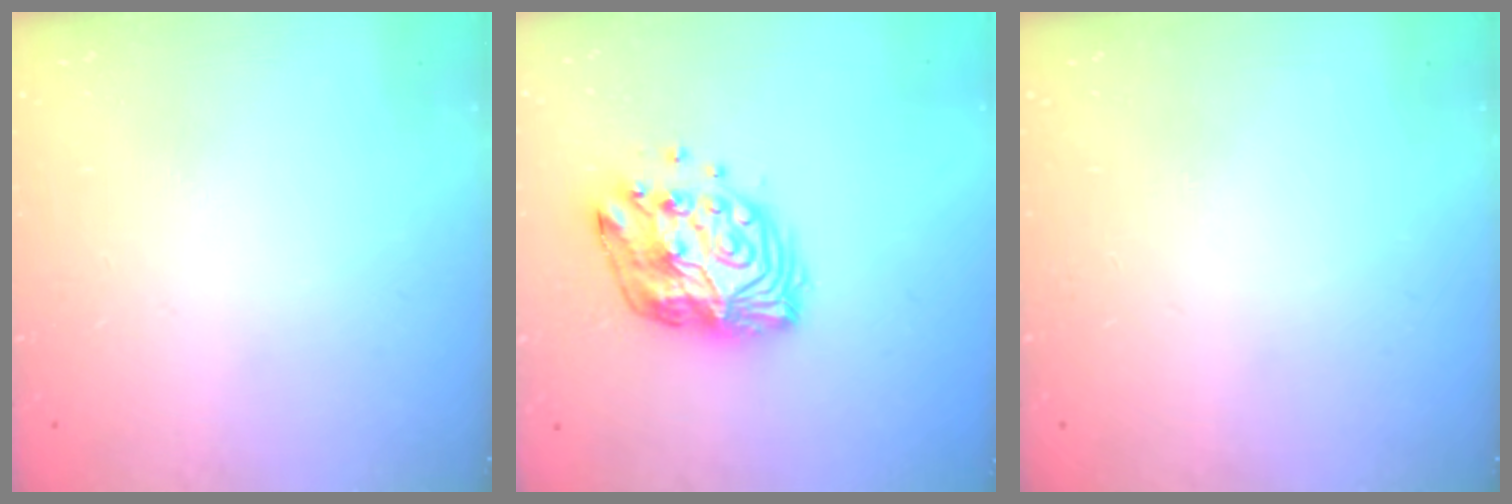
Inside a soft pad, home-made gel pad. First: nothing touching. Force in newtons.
{"total": 12.9, "press": 12.9, "slide": 0.9}
{"total": 0.0}